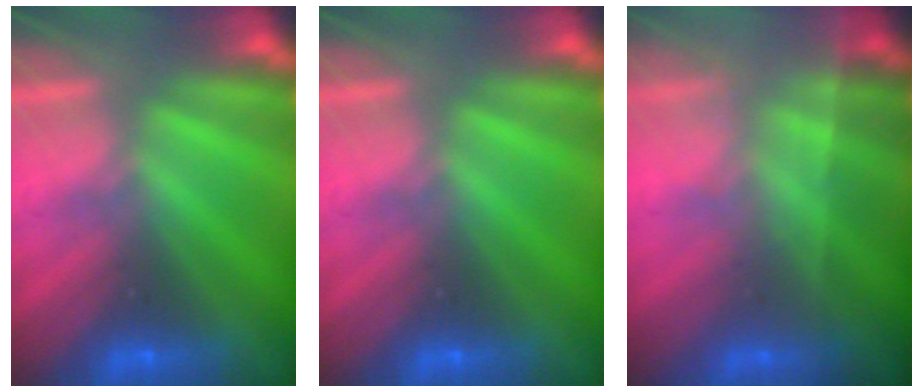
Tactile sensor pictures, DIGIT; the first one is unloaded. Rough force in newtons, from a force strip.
{"total": 0.0}
{"total": 1.8}